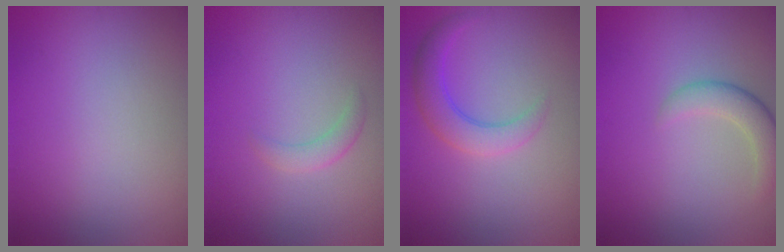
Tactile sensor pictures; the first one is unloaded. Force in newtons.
{"total": 1.6, "press": 1.6, "slide": 0.1}
{"total": 3.4, "press": 3.4, "slide": 0.1}
{"total": 2.8, "press": 2.7, "slide": 0.3}